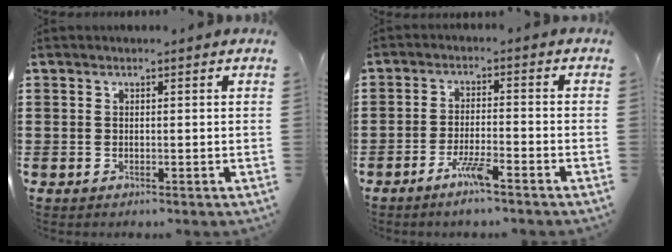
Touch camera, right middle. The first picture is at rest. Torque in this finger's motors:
{"motor_torque": [2.14, 0.00, 0.10, 0.14]}